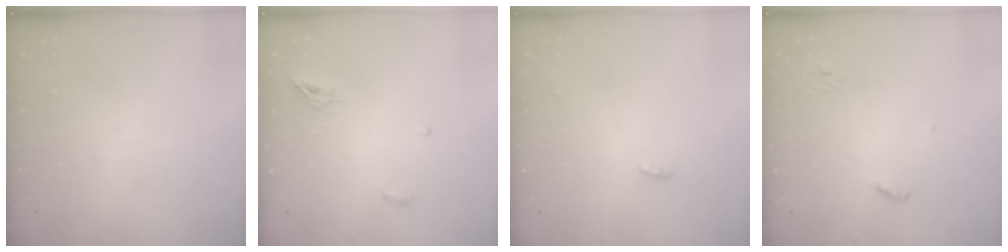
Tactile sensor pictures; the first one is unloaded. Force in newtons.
{"total": 4.9, "press": 4.8, "slide": 1.0}
{"total": 2.8, "press": 2.7, "slide": 0.8}
{"total": 3.4, "press": 3.4, "slide": 0.3}